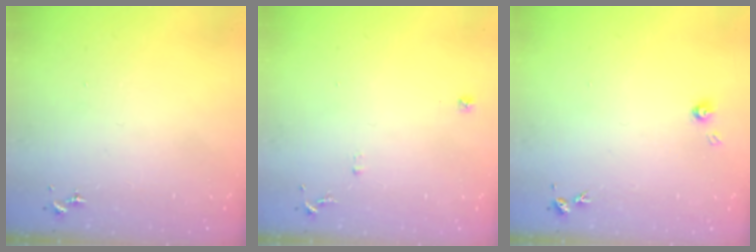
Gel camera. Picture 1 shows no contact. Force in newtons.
{"total": 5.6, "press": 5.5, "slide": 0.6}
{"total": 3.9, "press": 3.9, "slide": 0.5}